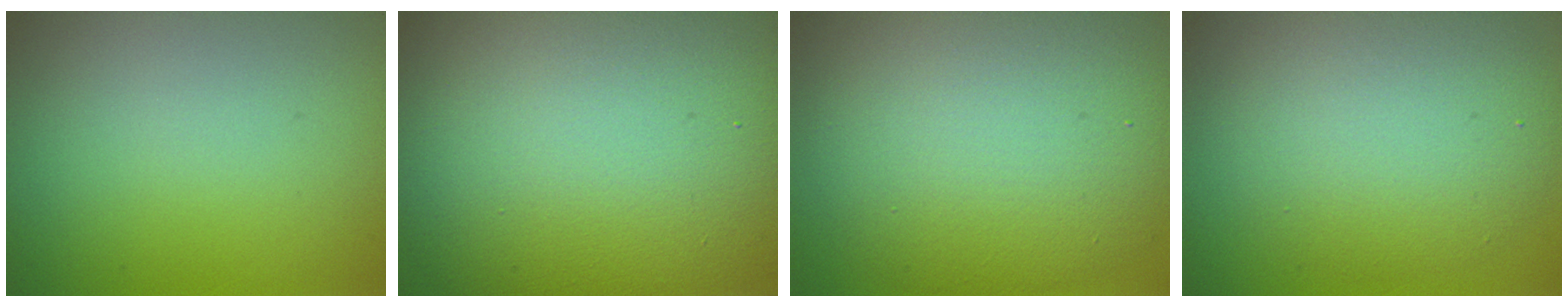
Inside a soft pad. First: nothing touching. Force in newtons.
{"total": 19.7, "press": 19.7, "slide": 1.2}
{"total": 11.1, "press": 11.1, "slide": 0.5}
{"total": 6.5, "press": 6.4, "slide": 0.5}